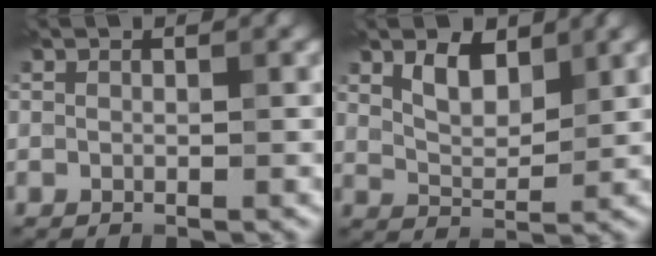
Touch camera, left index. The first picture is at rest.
{"total": 3.2, "force": [1.9, 1.5, 2.0], "torque": [-0.042, 0.005, 0.035]}